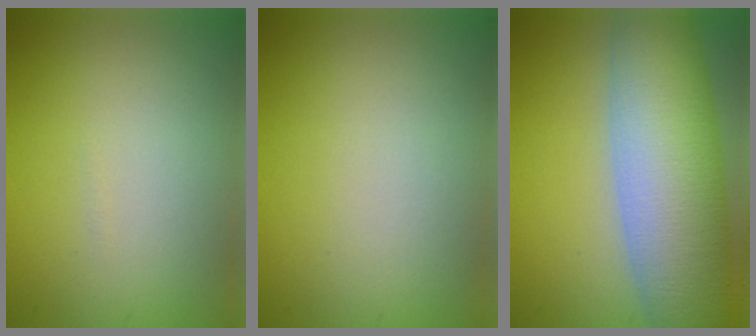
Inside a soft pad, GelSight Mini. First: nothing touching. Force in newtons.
{"total": 0.0}
{"total": 12.7, "press": 12.7, "slide": 0.7}